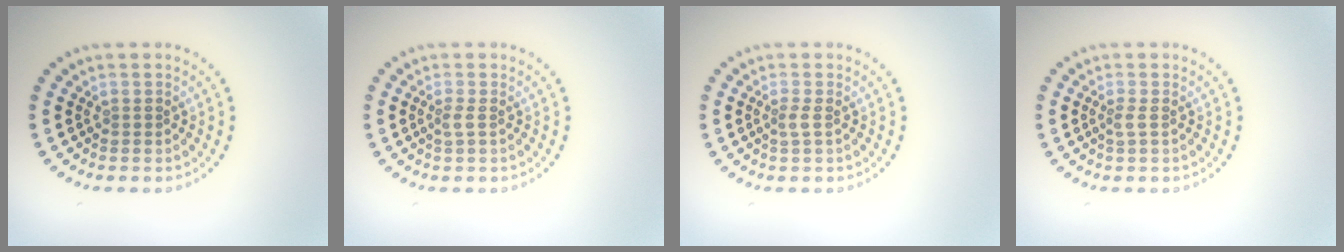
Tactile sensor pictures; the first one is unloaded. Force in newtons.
{"total": 0.9, "press": 0.7, "slide": 0.6}
{"total": 1.0, "press": 0.8, "slide": 0.6}
{"total": 1.0, "press": 0.8, "slide": 0.6}